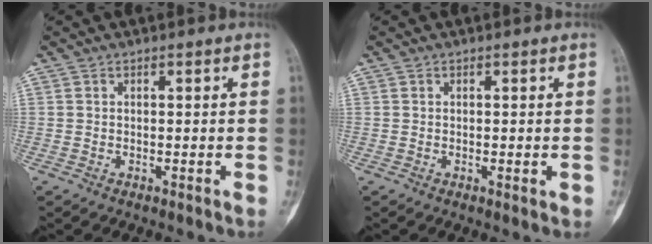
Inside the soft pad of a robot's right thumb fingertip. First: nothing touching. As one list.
[{"total": 1.0, "force": [-0.1, 0.4, 0.9], "torque": [-0.013, -0.003, 0.000]}]